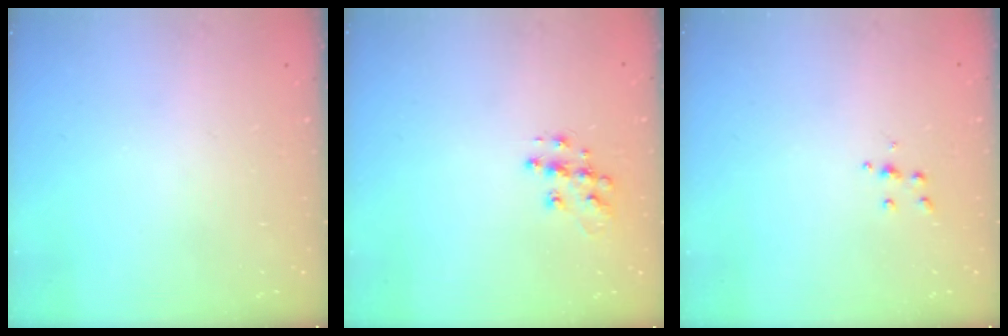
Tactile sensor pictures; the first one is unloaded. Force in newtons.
{"total": 10.2, "press": 10.2, "slide": 0.7}
{"total": 3.6, "press": 3.6, "slide": 0.3}